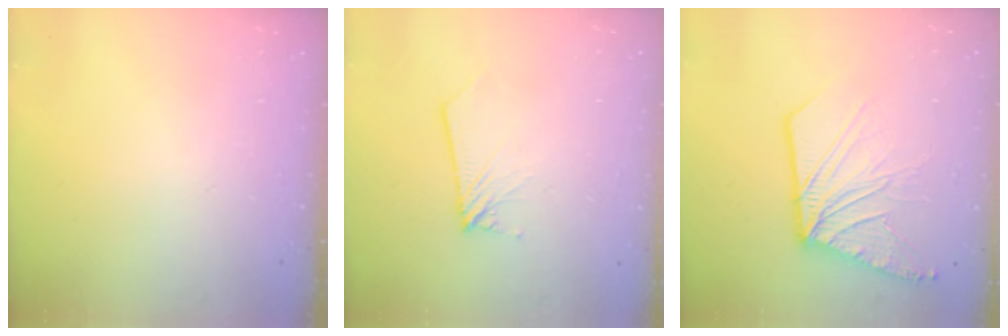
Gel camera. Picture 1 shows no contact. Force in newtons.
{"total": 2.7, "press": 2.7, "slide": 0.2}
{"total": 14.4, "press": 14.4, "slide": 1.5}